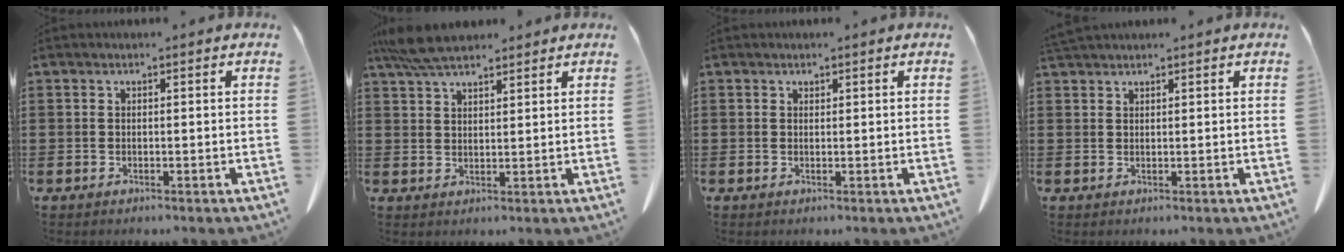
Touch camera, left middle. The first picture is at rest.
{"total": 6.2, "force": [5.2, 1.5, 3.1], "torque": [-0.073, -0.006, 0.099]}
{"total": 0.5, "force": [0.5, 0.3, 0.0], "torque": [-0.001, 0.000, 0.010]}
{"total": 1.5, "force": [1.4, 0.1, 0.3], "torque": [-0.010, 0.000, 0.029]}